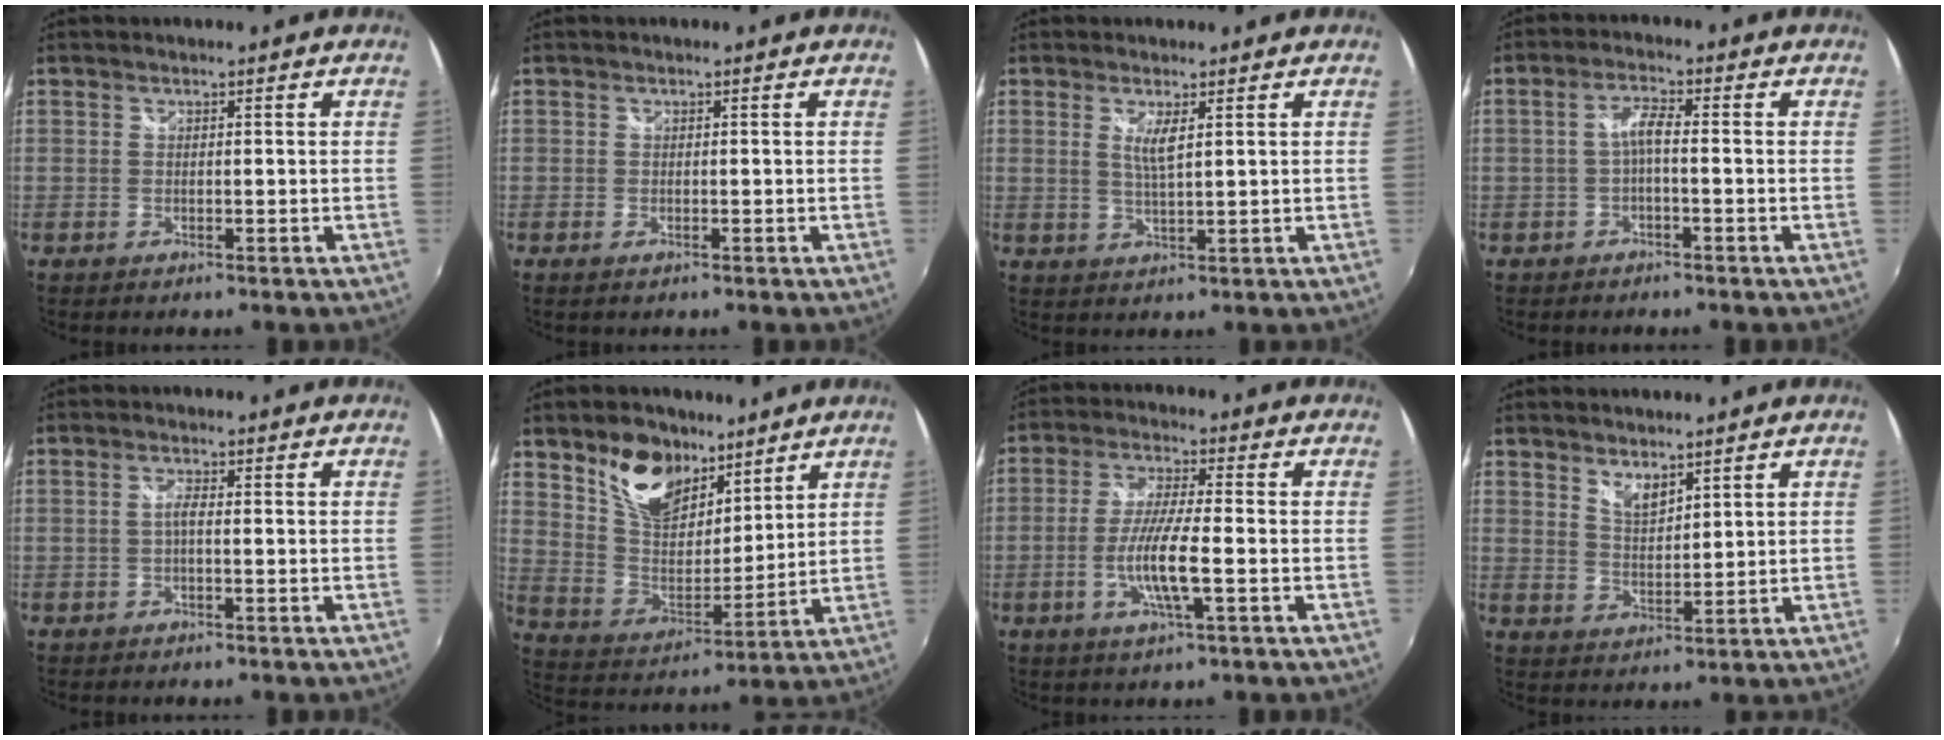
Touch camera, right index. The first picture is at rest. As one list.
[{"total": 0.7, "force": [-0.4, 0.4, 0.4], "torque": [-0.008, -0.005, -0.009]}, {"total": 3.2, "force": [1.3, 0.2, 2.9], "torque": [-0.055, -0.007, 0.022]}, {"total": 3.0, "force": [-0.8, 0.4, 2.8], "torque": [-0.059, 0.008, -0.017]}, {"total": 1.4, "force": [-0.3, 0.3, 1.3], "torque": [-0.027, 0.003, -0.009]}, {"total": 13.6, "force": [9.1, 7.6, 6.8], "torque": [-0.134, 0.004, 0.172]}, {"total": 8.4, "force": [-2.4, 0.7, 8.0], "torque": [-0.158, -0.008, -0.047]}, {"total": 4.0, "force": [3.2, 1.4, 1.9], "torque": [-0.030, -0.003, 0.058]}]